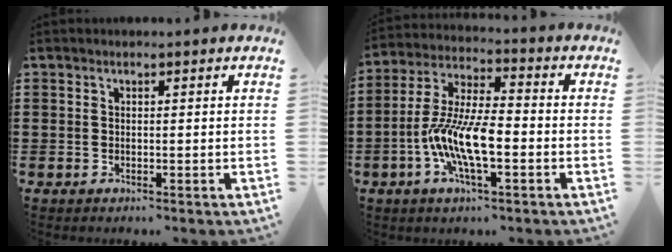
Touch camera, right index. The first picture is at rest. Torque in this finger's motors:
{"motor_torque": [2.14, 0.00, 0.86, 0.17]}